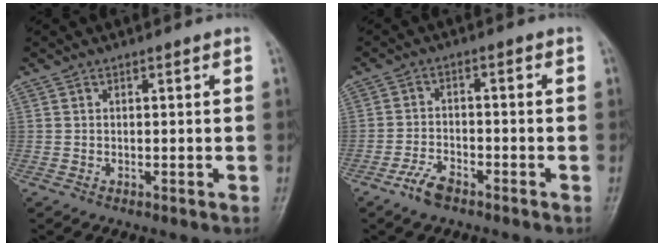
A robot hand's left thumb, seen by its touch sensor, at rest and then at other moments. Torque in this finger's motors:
{"motor_torque": [0.02, 0.10, 0.04, 0.04, 0.00]}